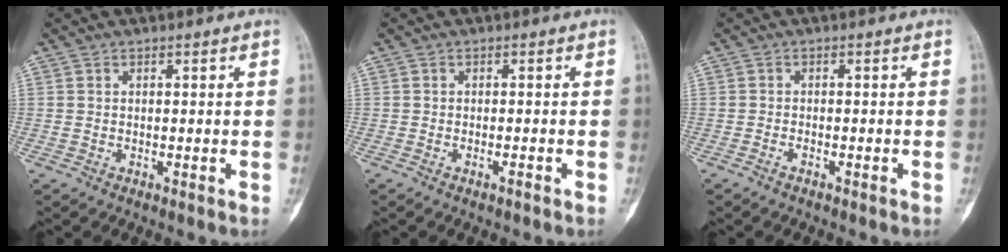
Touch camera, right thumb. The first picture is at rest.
{"total": 0.9, "force": [-0.6, 0.2, 0.6], "torque": [-0.016, 0.003, -0.009]}
{"total": 0.9, "force": [-0.7, 0.3, 0.5], "torque": [-0.014, 0.005, -0.013]}